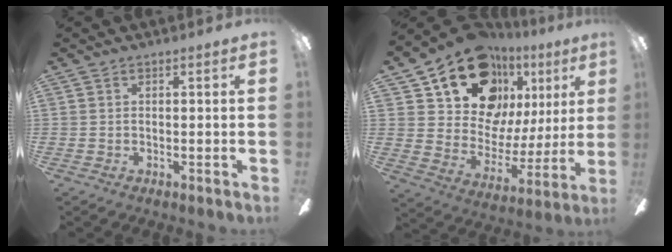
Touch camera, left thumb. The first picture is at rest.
{"total": 19.8, "force": [12.4, 12.6, 8.8], "torque": [-0.156, -0.073, 0.234]}